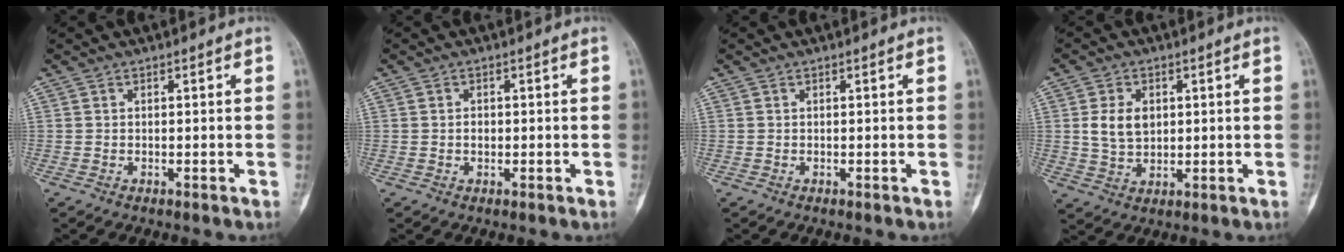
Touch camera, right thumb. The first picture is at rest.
{"total": 1.4, "force": [-0.1, 1.1, 0.9], "torque": [-0.011, 0.003, -0.001]}
{"total": 0.0}
{"total": 6.7, "force": [1.2, 4.7, 4.6], "torque": [-0.070, -0.006, 0.028]}